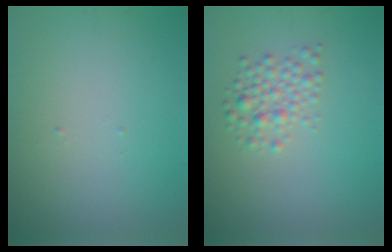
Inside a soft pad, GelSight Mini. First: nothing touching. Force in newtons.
{"total": 2.3, "press": 2.3, "slide": 0.1}